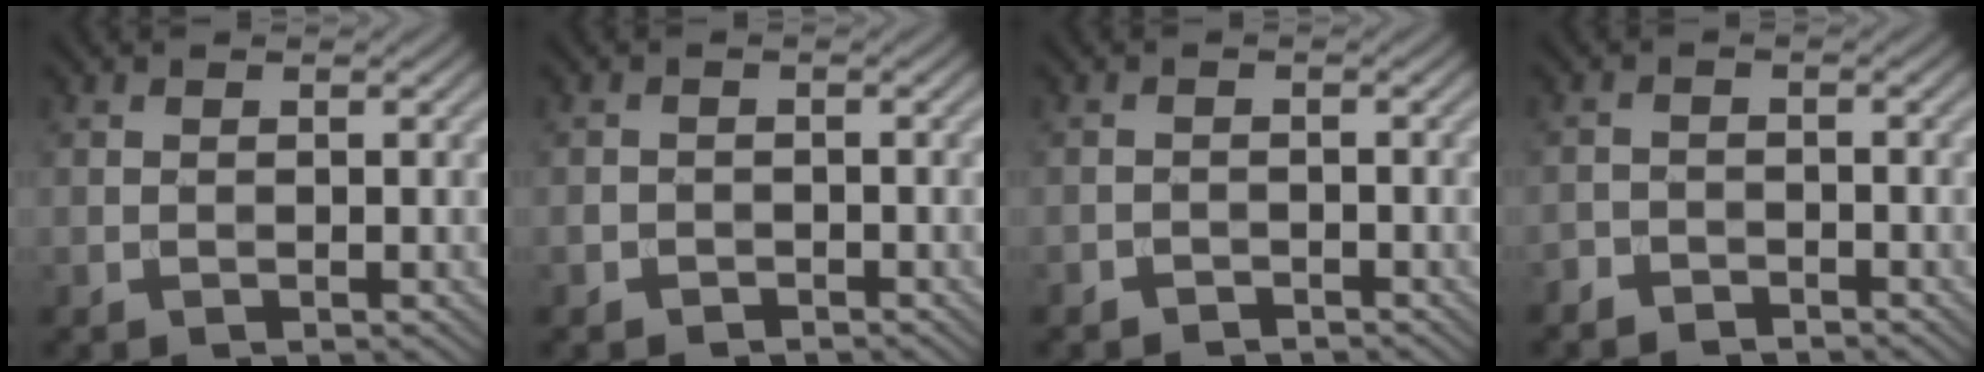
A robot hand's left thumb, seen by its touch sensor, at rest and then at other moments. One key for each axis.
{"total": 1.1, "fx": -0.9, "fy": 0.7, "fz": -0.3, "tx": 0.007, "ty": -0.002, "tz": -0.020}
{"total": 1.1, "fx": -1.1, "fy": 0.1, "fz": -0.4, "tx": 0.007, "ty": -0.001, "tz": -0.021}
{"total": 2.0, "fx": -2.0, "fy": 0.4, "fz": -0.2, "tx": 0.003, "ty": 0.001, "tz": -0.042}